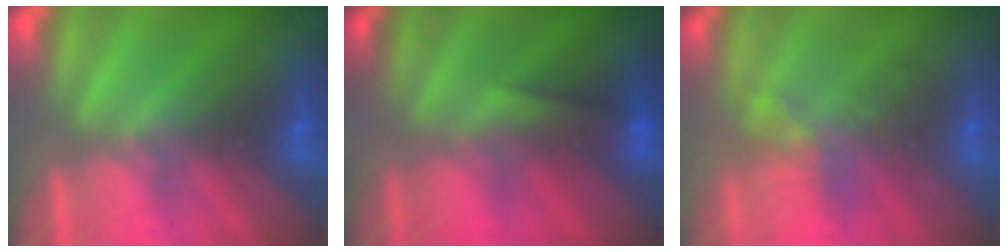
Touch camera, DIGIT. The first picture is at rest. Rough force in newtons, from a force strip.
{"total": 4.7}
{"total": 2.6}